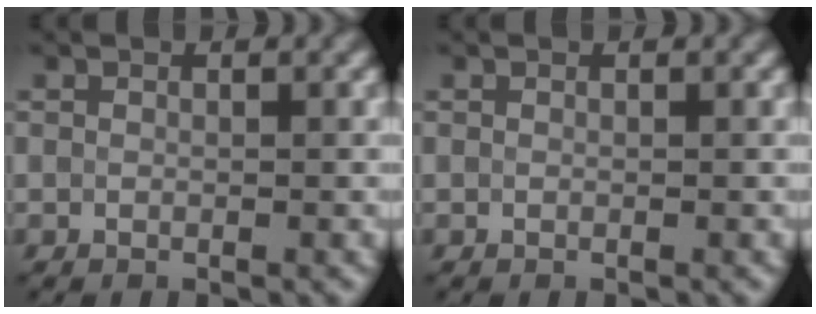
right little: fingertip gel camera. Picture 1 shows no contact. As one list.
[{"total": 0.0}]